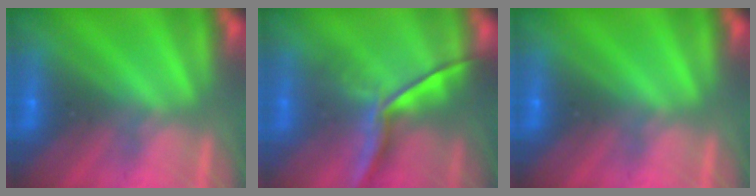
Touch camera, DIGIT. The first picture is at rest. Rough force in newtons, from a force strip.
{"total": 1.4}
{"total": 0.0}